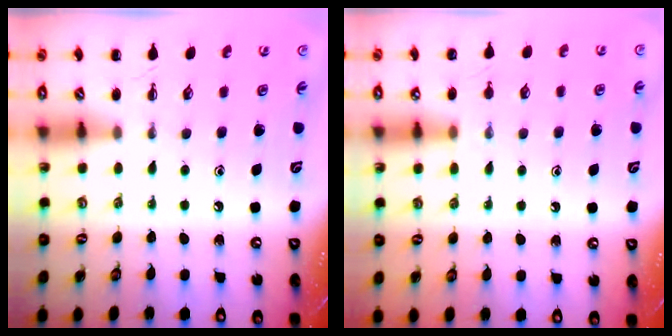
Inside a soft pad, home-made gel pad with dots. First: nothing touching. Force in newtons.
{"total": 5.2, "press": 5.0, "slide": 1.5}